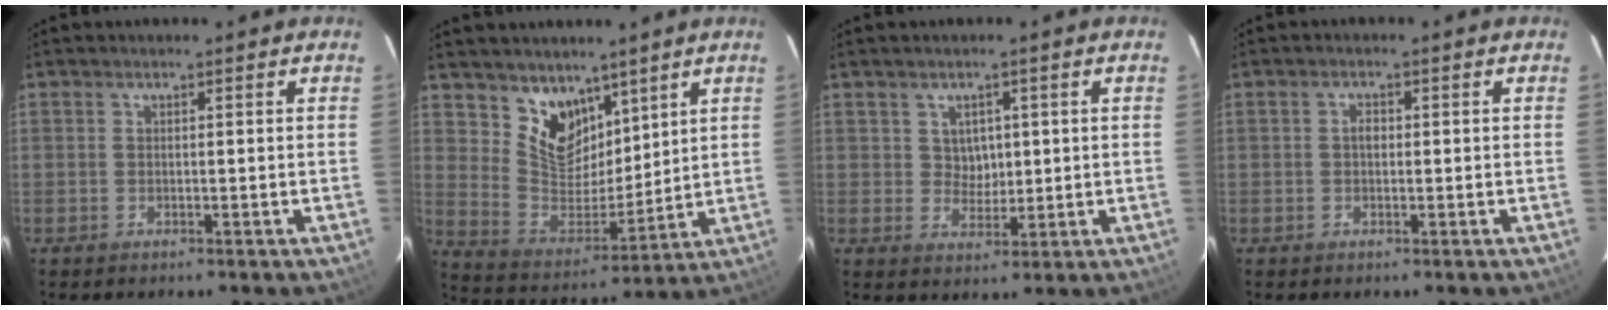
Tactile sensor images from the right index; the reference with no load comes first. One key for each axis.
{"total": 11.1, "fx": 7.5, "fy": 6.9, "fz": 4.5, "tx": -0.080, "ty": -0.011, "tz": 0.152}
{"total": 3.7, "fx": 1.0, "fy": 3.3, "fz": 1.4, "tx": -0.018, "ty": 0.007, "tz": 0.020}
{"total": 1.4, "fx": 0.0, "fy": 1.0, "fz": 1.0, "tx": -0.017, "ty": 0.006, "tz": -0.001}